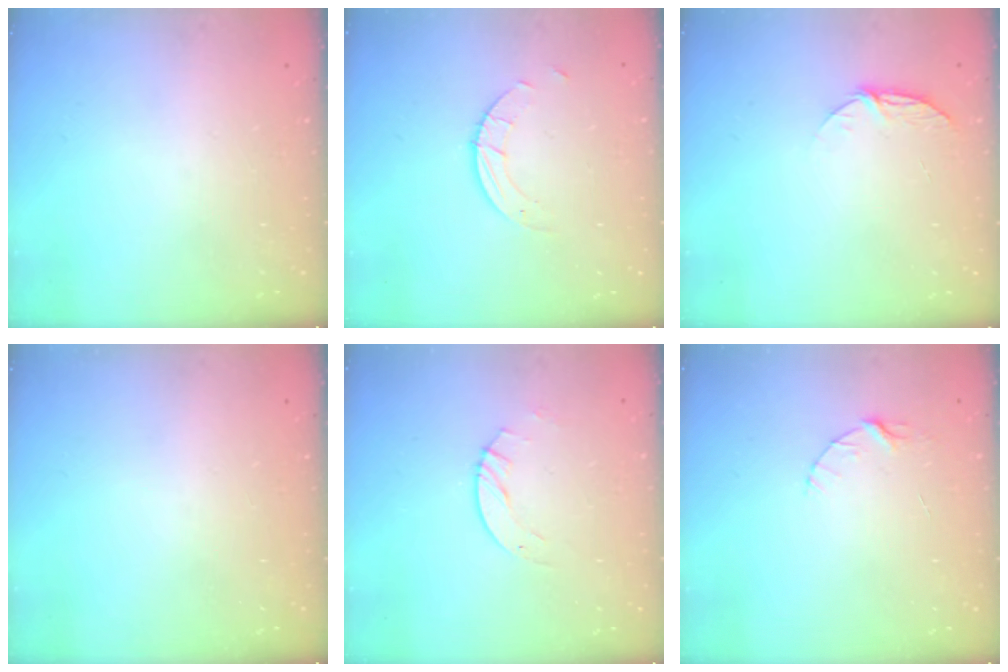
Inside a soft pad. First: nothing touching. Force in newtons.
{"total": 2.6, "press": 2.6, "slide": 0.3}
{"total": 6.1, "press": 6.1, "slide": 0.7}
{"total": 0.0}
{"total": 5.0, "press": 5.0, "slide": 0.5}
{"total": 3.6, "press": 3.6, "slide": 0.4}